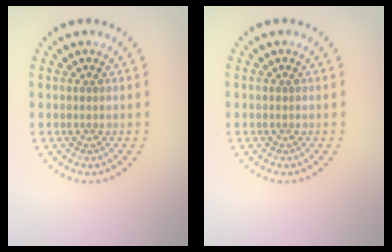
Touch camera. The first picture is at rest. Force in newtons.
{"total": 0.0}